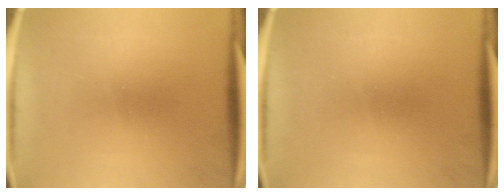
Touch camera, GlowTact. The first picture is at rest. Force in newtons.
{"total": 0.0}